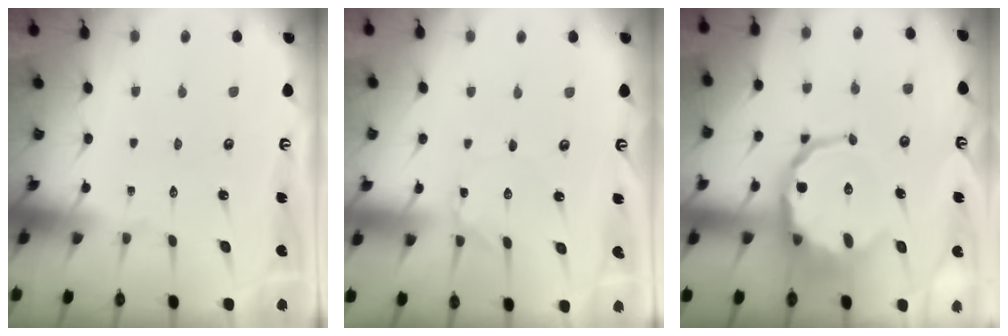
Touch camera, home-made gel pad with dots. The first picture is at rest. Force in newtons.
{"total": 1.4, "press": 1.3, "slide": 0.1}
{"total": 10.5, "press": 10.2, "slide": 2.7}